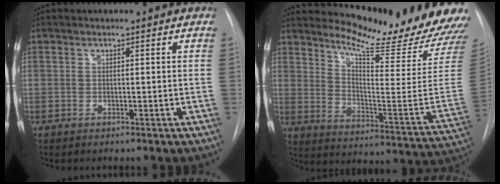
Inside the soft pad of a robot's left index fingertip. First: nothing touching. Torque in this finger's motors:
{"motor_torque": [-0.32, -0.83, 0.21, 0.01]}